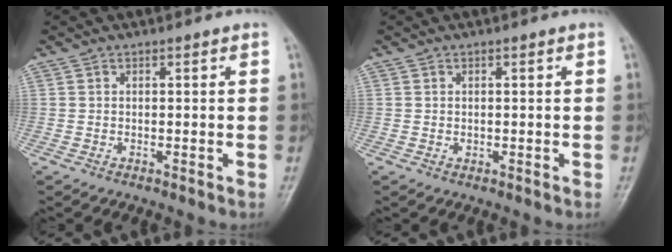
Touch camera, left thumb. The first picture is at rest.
{"total": 0.7, "force": [0.0, 0.5, 0.4], "torque": [-0.004, 0.000, 0.002]}